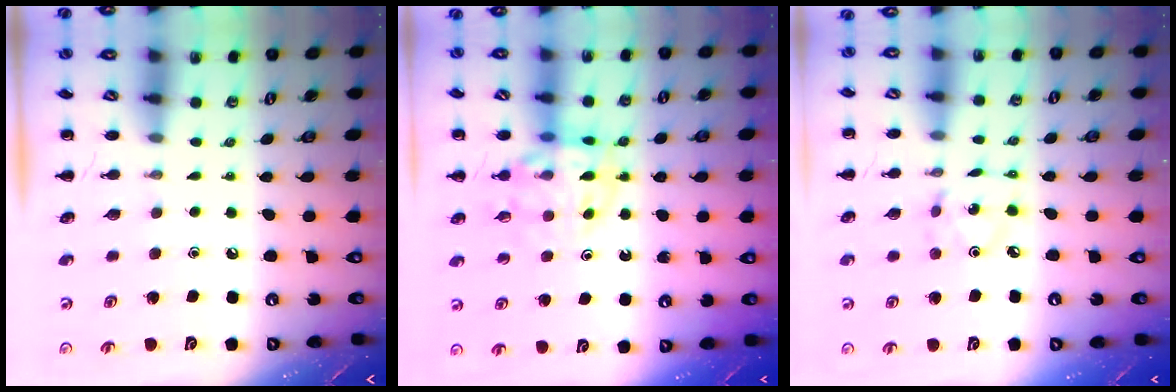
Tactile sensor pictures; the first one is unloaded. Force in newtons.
{"total": 12.3, "press": 12.0, "slide": 2.9}
{"total": 2.1, "press": 2.0, "slide": 0.6}